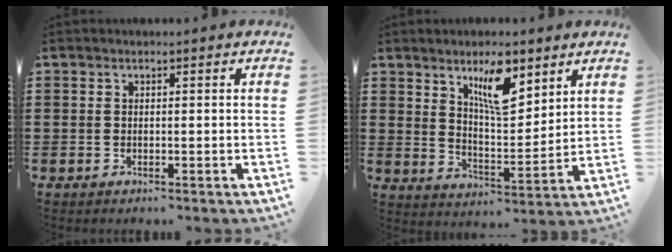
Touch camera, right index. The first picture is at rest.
{"total": 8.7, "force": [5.5, 2.9, 6.1], "torque": [-0.100, -0.018, 0.091]}